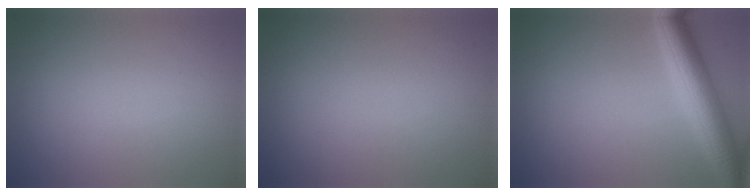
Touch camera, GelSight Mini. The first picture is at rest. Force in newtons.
{"total": 0.0}
{"total": 5.6, "press": 5.6, "slide": 0.2}